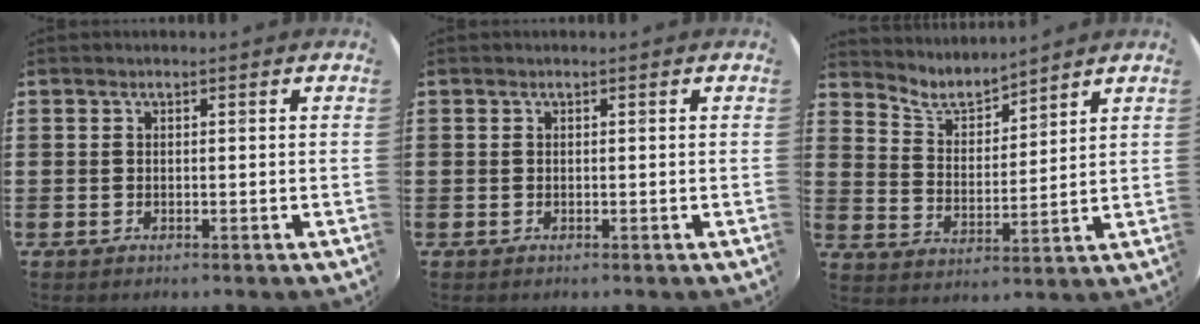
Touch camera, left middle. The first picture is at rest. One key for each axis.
{"total": 0.0}
{"total": 5.4, "fx": 5.2, "fy": 1.3, "fz": 0.9, "tx": -0.038, "ty": -0.027, "tz": 0.093}